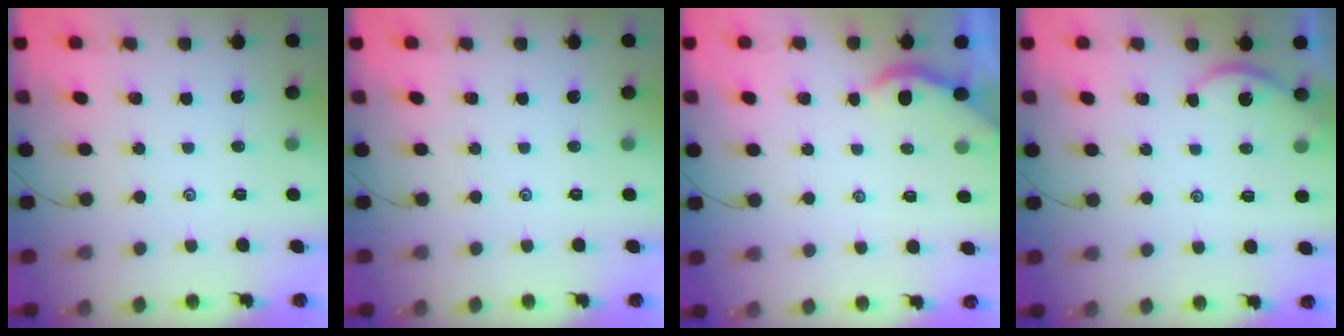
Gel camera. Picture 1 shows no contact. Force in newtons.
{"total": 0.0}
{"total": 2.2, "press": 2.2, "slide": 0.1}
{"total": 3.3, "press": 3.3, "slide": 0.2}